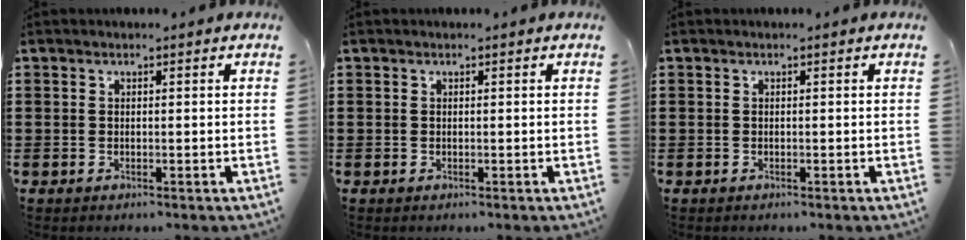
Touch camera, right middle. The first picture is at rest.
{"total": 0.0}
{"total": 0.0}